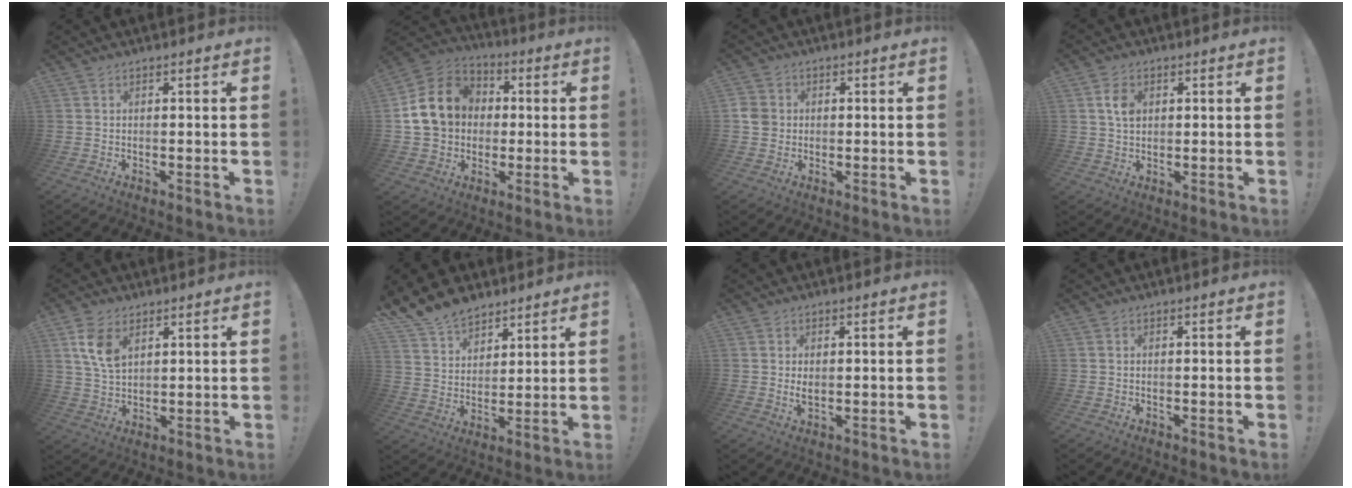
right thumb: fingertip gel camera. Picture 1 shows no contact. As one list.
[{"total": 17.0, "force": [2.3, 14.2, 9.0], "torque": [-0.138, 0.015, 0.055]}, {"total": 4.4, "force": [-0.2, 4.1, 1.5], "torque": [-0.023, 0.004, -0.003]}, {"total": 5.1, "force": [1.3, 3.5, 3.4], "torque": [-0.052, 0.003, 0.023]}, {"total": 8.4, "force": [4.1, 5.0, 5.3], "torque": [-0.095, -0.014, 0.078]}, {"total": 11.9, "force": [10.0, 5.9, 2.6], "torque": [-0.070, -0.071, 0.197]}, {"total": 1.8, "force": [0.5, 0.9, 1.5], "torque": [-0.014, -0.005, 0.005]}, {"total": 0.0}]